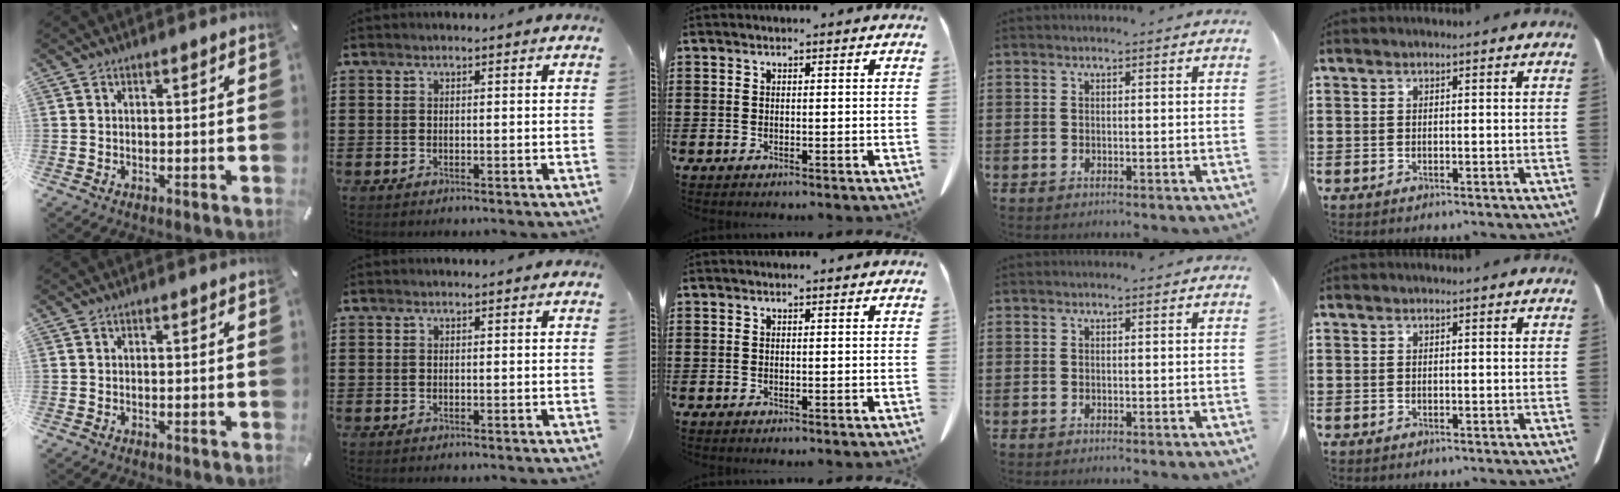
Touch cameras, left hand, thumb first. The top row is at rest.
{}